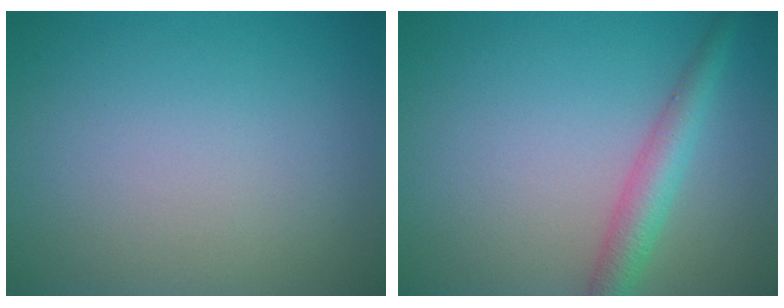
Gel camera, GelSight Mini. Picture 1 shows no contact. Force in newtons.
{"total": 3.3, "press": 3.3, "slide": 0.1}